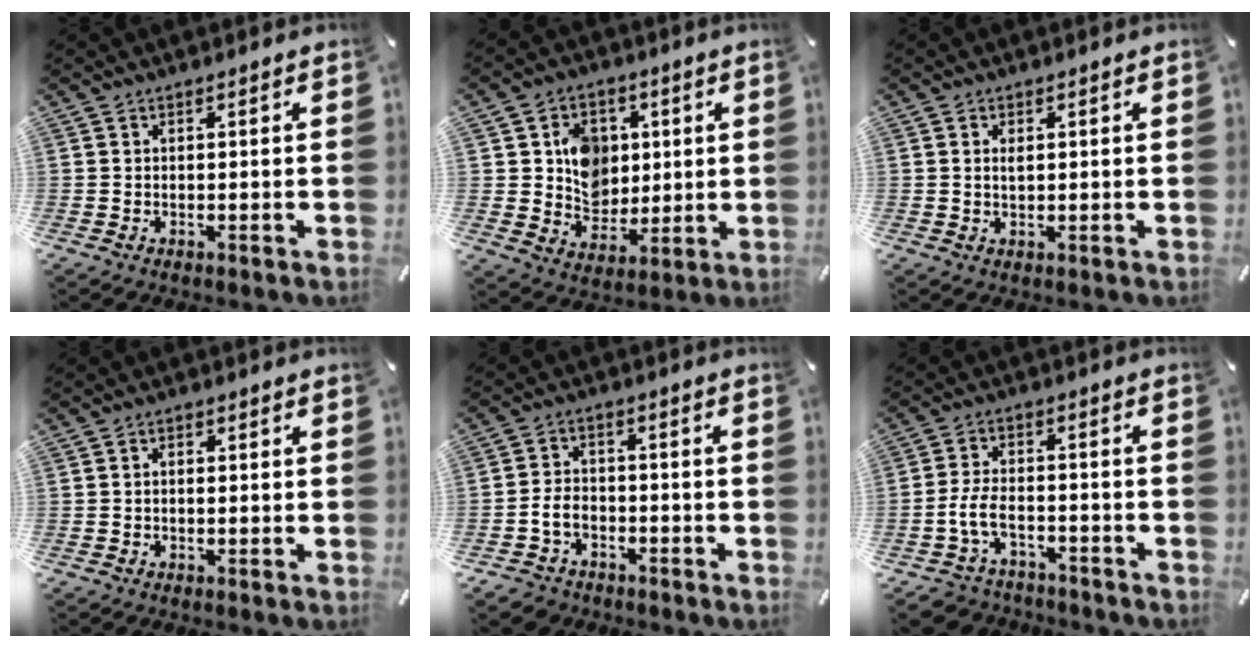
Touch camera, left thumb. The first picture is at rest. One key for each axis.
{"total": 10.2, "fx": 2.0, "fy": 9.4, "fz": 3.5, "tx": -0.048, "ty": -0.006, "tz": 0.042}
{"total": 1.4, "fx": 0.3, "fy": 0.9, "fz": 1.0, "tx": -0.023, "ty": 0.004, "tz": 0.004}
{"total": 1.1, "fx": -0.4, "fy": 0.8, "fz": 0.7, "tx": -0.015, "ty": 0.003, "tz": -0.008}
{"total": 6.1, "fx": -2.7, "fy": 4.9, "fz": 2.5, "tx": -0.064, "ty": 0.015, "tz": -0.051}
{"total": 7.6, "fx": -3.7, "fy": 4.9, "fz": 4.5, "tx": -0.116, "ty": 0.013, "tz": -0.073}